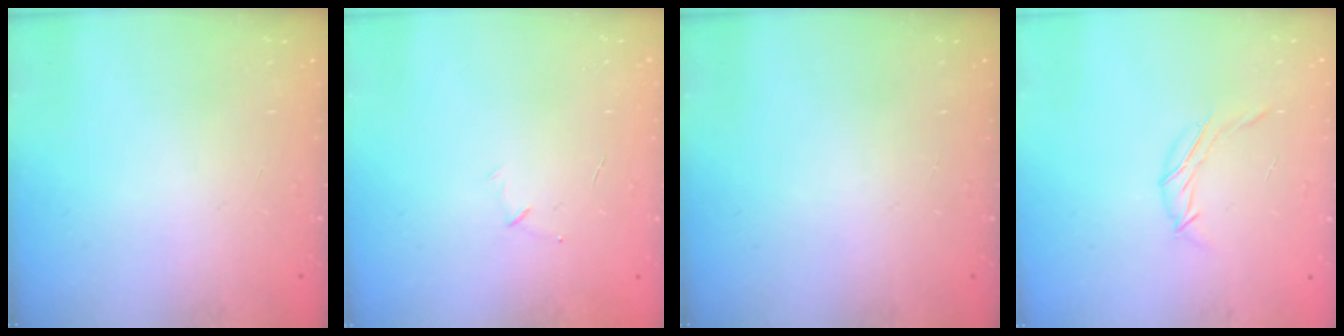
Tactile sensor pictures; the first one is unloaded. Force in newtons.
{"total": 3.6, "press": 3.5, "slide": 0.9}
{"total": 0.0}
{"total": 6.1, "press": 5.9, "slide": 1.4}